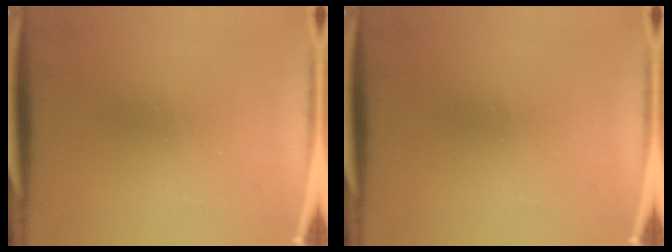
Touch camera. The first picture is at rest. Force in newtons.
{"total": 0.0}